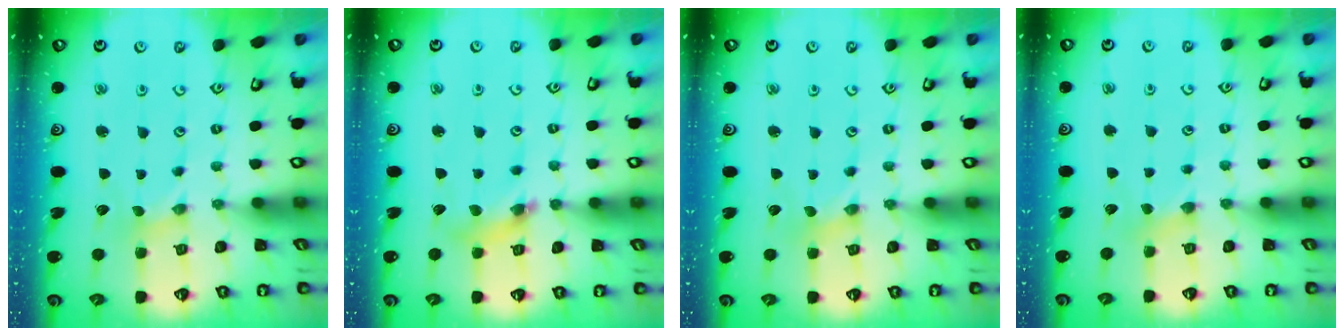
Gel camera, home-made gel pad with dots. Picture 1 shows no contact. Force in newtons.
{"total": 7.9, "press": 7.8, "slide": 1.1}
{"total": 0.0}
{"total": 2.5, "press": 2.5, "slide": 0.3}